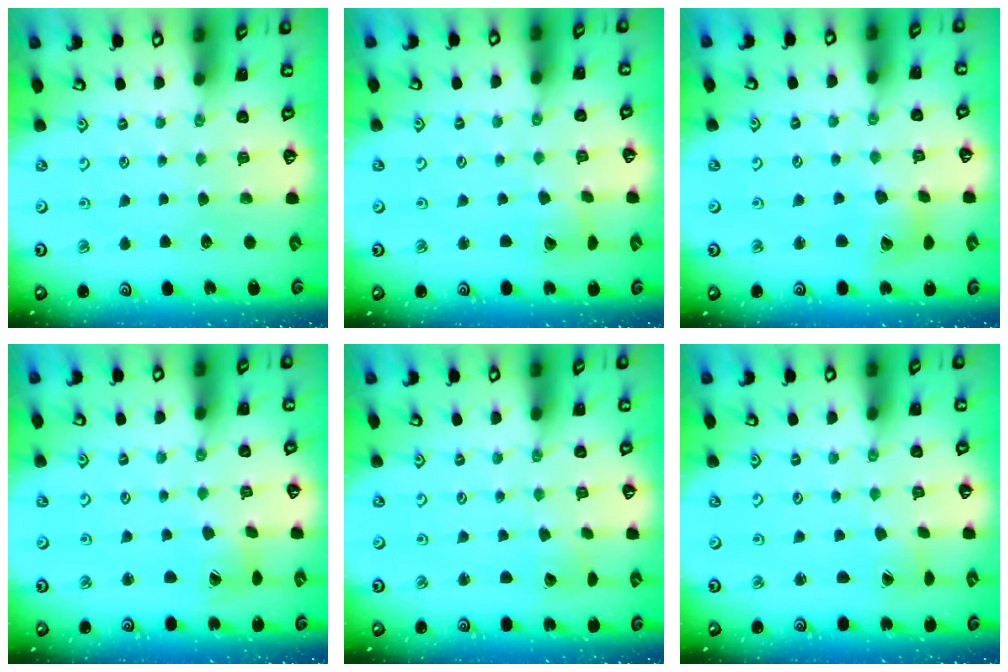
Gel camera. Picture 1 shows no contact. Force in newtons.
{"total": 3.7, "press": 3.7, "slide": 0.5}
{"total": 6.7, "press": 6.6, "slide": 1.1}
{"total": 3.5, "press": 3.5, "slide": 0.4}
{"total": 2.4, "press": 2.4, "slide": 0.2}
{"total": 0.8, "press": 0.8, "slide": 0.0}